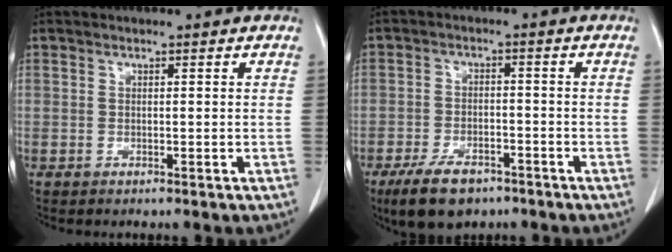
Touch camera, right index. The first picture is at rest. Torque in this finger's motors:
{"motor_torque": [-0.21, -0.11, -0.14, -0.06]}